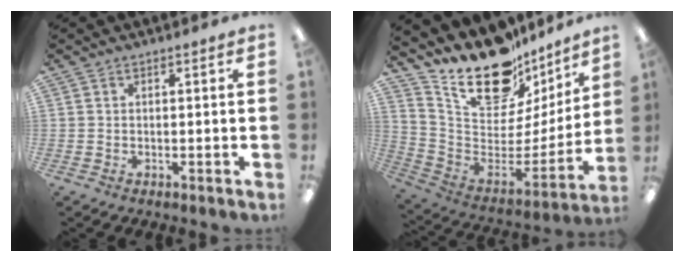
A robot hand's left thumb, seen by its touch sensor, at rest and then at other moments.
{"total": 22.2, "force": [17.1, 10.4, 9.6], "torque": [-0.152, -0.125, 0.307]}